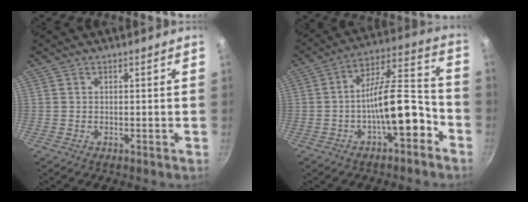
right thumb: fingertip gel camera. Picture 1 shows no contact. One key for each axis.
{"total": 13.8, "fx": -5.3, "fy": 5.0, "fz": 11.7, "tx": -0.161, "ty": 0.068, "tz": -0.087}